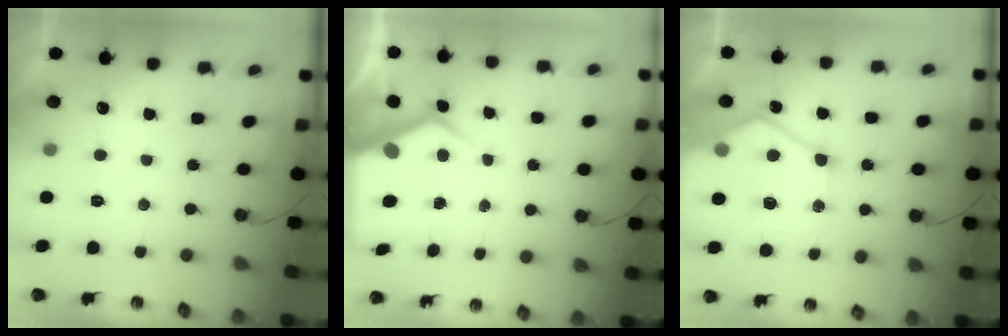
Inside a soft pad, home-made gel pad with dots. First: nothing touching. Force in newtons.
{"total": 5.0, "press": 4.9, "slide": 0.3}
{"total": 15.3, "press": 15.3, "slide": 1.3}